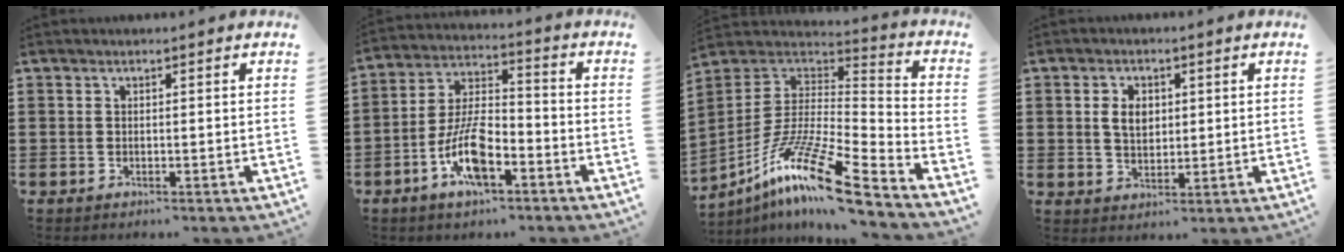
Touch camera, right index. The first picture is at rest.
{"total": 9.9, "force": [-4.6, 3.7, 7.9], "torque": [-0.176, -0.001, -0.085]}
{"total": 14.6, "force": [-9.8, 1.9, 10.7], "torque": [-0.203, 0.010, -0.186]}
{"total": 4.0, "force": [0.8, 2.7, 2.9], "torque": [-0.055, 0.008, 0.011]}